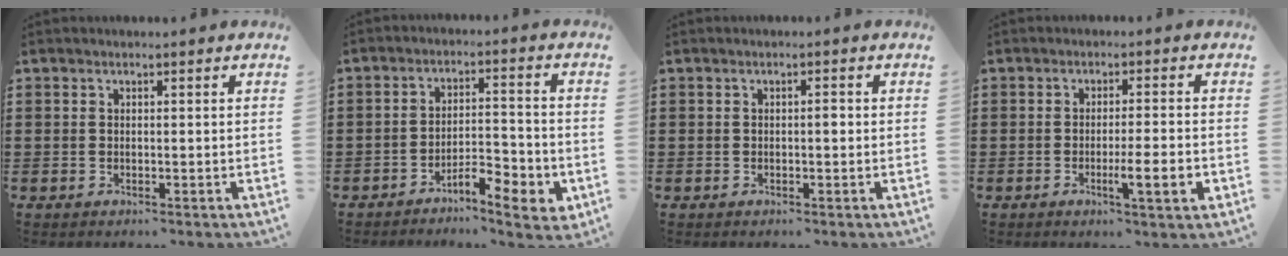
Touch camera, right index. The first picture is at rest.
{"total": 6.3, "force": [-4.5, 1.6, 4.1], "torque": [-0.065, 0.005, -0.080]}
{"total": 1.1, "force": [-0.1, 0.3, 1.0], "torque": [-0.020, 0.000, -0.002]}
{"total": 6.0, "force": [-1.8, 0.6, 5.7], "torque": [-0.091, -0.007, -0.027]}